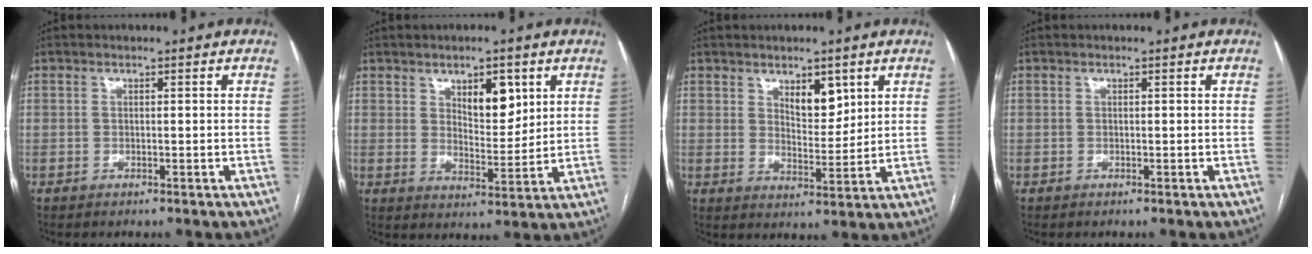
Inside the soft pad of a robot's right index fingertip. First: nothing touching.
{"total": 6.9, "force": [3.3, 3.0, 5.2], "torque": [-0.081, -0.003, 0.057]}
{"total": 5.4, "force": [3.0, 2.5, 3.7], "torque": [-0.057, -0.005, 0.053]}
{"total": 0.0}